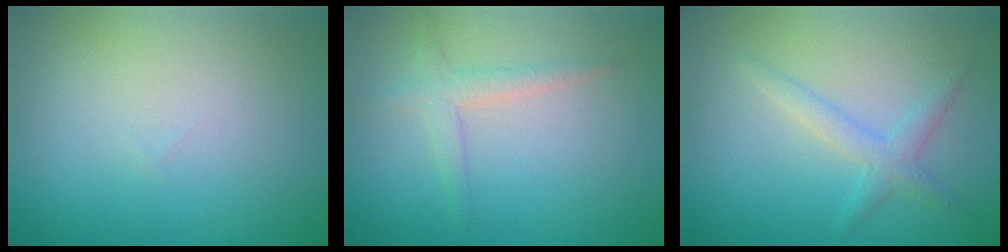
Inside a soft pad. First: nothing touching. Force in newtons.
{"total": 1.8, "press": 1.8, "slide": 0.0}
{"total": 2.0, "press": 2.0, "slide": 0.1}